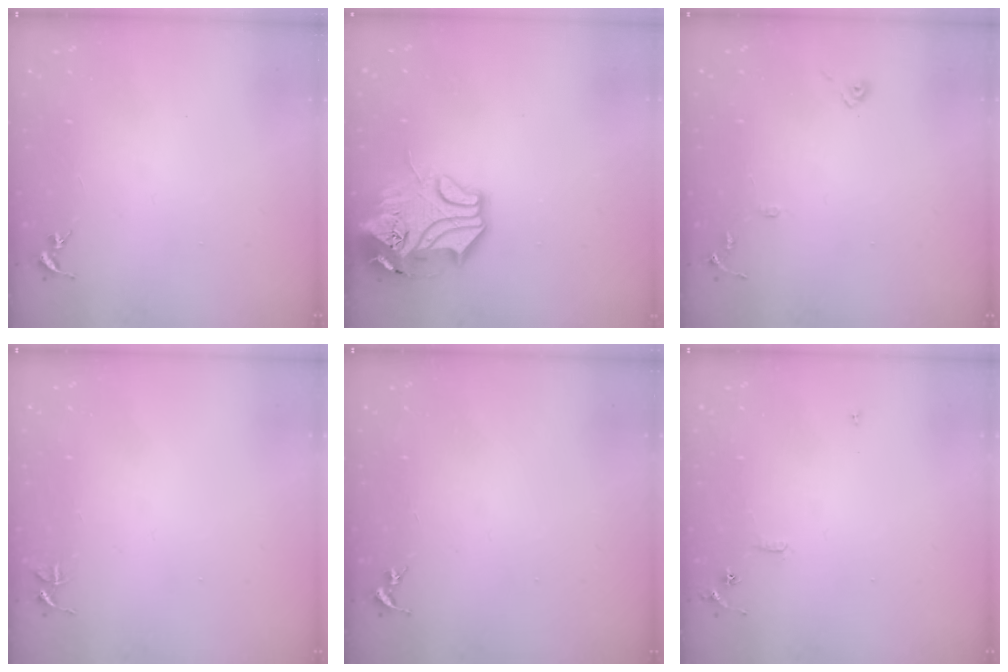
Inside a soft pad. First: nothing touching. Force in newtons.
{"total": 14.5, "press": 14.3, "slide": 1.9}
{"total": 8.0, "press": 8.0, "slide": 0.8}
{"total": 3.7, "press": 3.7, "slide": 0.3}
{"total": 0.0}
{"total": 5.6, "press": 5.6, "slide": 0.6}